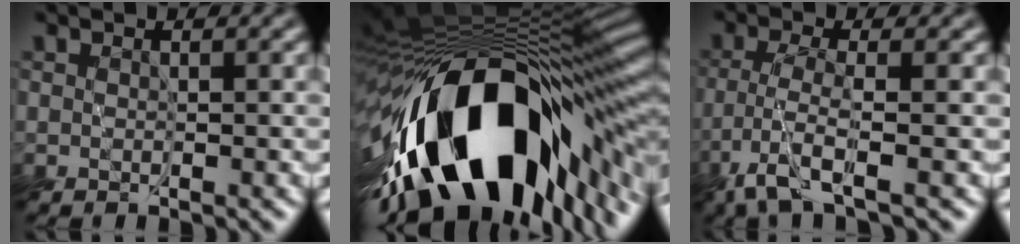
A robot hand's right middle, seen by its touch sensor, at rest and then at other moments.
{"total": 18.5, "force": [-6.9, 8.4, 14.9], "torque": [-0.253, -0.011, -0.110]}
{"total": 3.4, "force": [-2.4, -0.1, 2.4], "torque": [-0.053, -0.005, -0.055]}